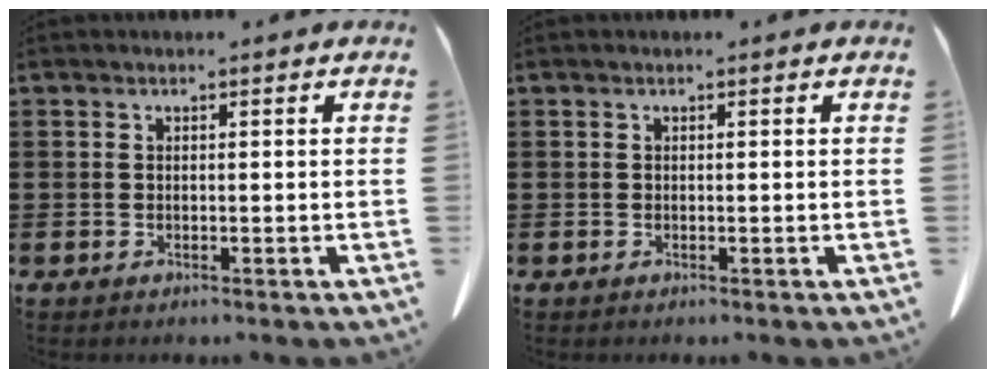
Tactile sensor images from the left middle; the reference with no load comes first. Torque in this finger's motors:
{"motor_torque": [-0.02, -0.01, 0.00, 0.00]}